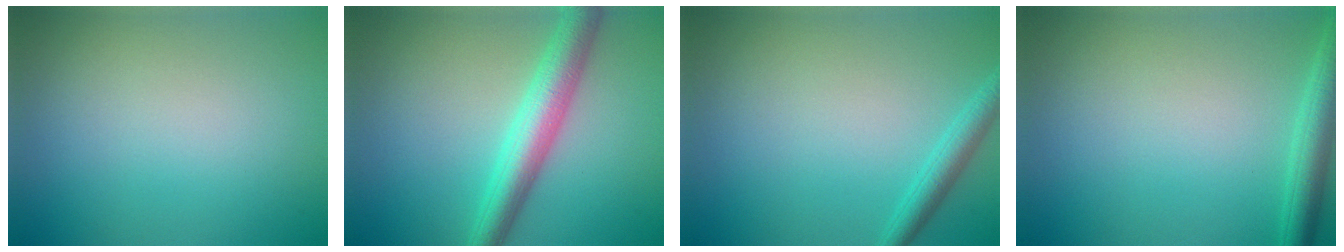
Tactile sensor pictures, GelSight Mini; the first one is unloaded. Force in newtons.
{"total": 5.0, "press": 5.0, "slide": 0.1}
{"total": 2.1, "press": 2.1, "slide": 0.1}
{"total": 3.0, "press": 3.0, "slide": 0.2}